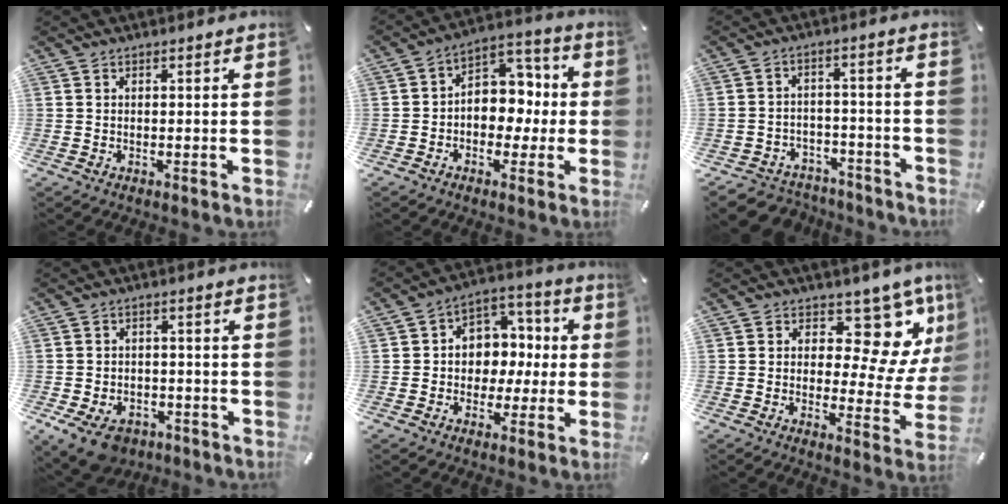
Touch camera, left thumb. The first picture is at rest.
{"total": 8.8, "force": [-1.5, 7.6, 4.2], "torque": [-0.046, 0.007, -0.027]}
{"total": 5.2, "force": [-3.1, 4.1, 1.1], "torque": [-0.023, 0.018, -0.058]}
{"total": 8.1, "force": [-4.7, 5.2, 4.1], "torque": [-0.088, 0.023, -0.085]}
{"total": 8.7, "force": [-0.8, 8.4, 2.2], "torque": [-0.030, 0.007, -0.010]}
{"total": 14.5, "force": [8.0, 7.9, 9.2], "torque": [-0.104, -0.074, 0.133]}